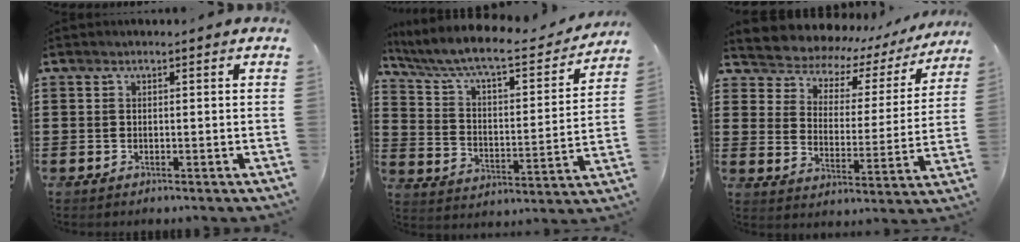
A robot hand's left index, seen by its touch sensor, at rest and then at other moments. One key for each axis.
{"total": 8.2, "fx": 7.0, "fy": 0.8, "fz": 4.1, "tx": -0.109, "ty": -0.046, "tz": 0.114}
{"total": 3.7, "fx": 3.2, "fy": 1.8, "fz": 0.5, "tx": -0.037, "ty": -0.030, "tz": 0.046}